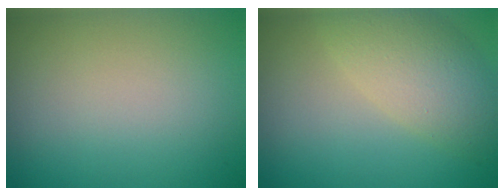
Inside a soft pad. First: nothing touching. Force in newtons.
{"total": 5.3, "press": 5.3, "slide": 0.5}